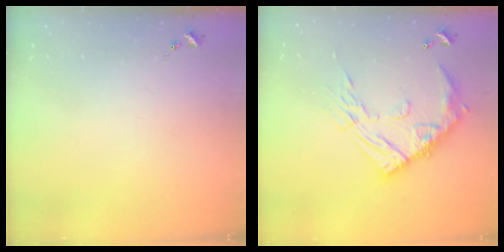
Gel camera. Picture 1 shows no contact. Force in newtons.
{"total": 17.2, "press": 17.2, "slide": 1.3}